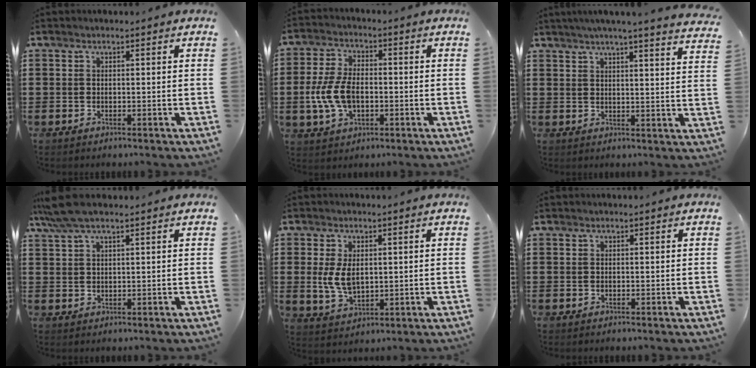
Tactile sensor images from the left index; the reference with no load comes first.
{"total": 8.0, "force": [-1.3, 4.6, 6.5], "torque": [-0.160, -0.003, -0.033]}
{"total": 4.3, "force": [3.9, -1.0, 1.7], "torque": [-0.044, -0.018, 0.065]}
{"total": 5.2, "force": [3.6, 1.0, 3.7], "torque": [-0.084, 0.003, 0.064]}
{"total": 5.8, "force": [0.6, 3.5, 4.6], "torque": [-0.114, 0.002, 0.007]}
{"total": 0.0}